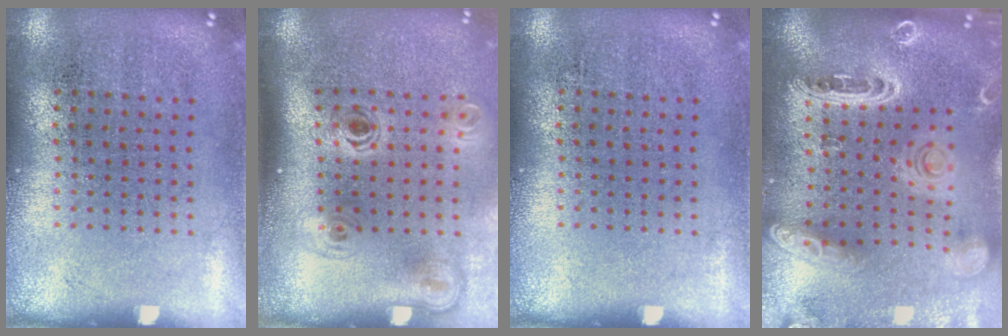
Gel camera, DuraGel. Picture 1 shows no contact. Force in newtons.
{"total": 2.1, "press": 1.4, "slide": 1.5}
{"total": 0.0}
{"total": 2.6, "press": 2.3, "slide": 1.1}